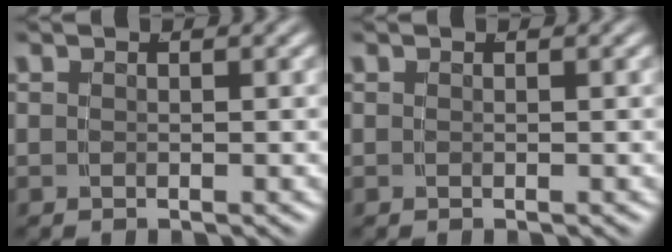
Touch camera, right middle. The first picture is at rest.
{"total": 0.0}